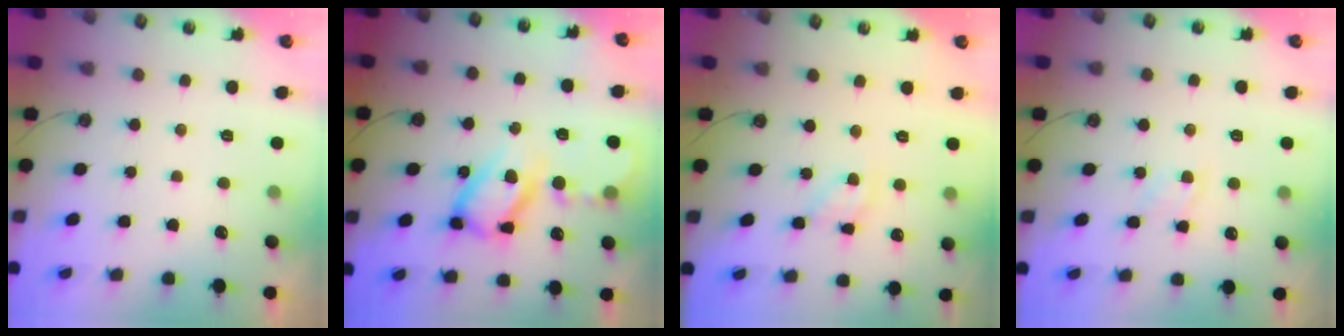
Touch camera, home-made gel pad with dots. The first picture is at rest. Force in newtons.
{"total": 14.7, "press": 14.6, "slide": 1.2}
{"total": 8.2, "press": 8.2, "slide": 0.4}
{"total": 4.3, "press": 4.3, "slide": 0.6}